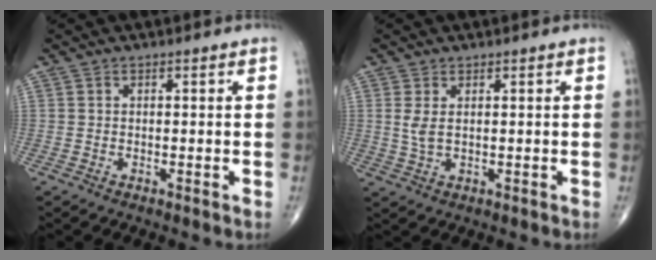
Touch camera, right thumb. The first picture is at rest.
{"total": 2.6, "force": [0.8, 1.2, 2.2], "torque": [-0.051, -0.001, 0.023]}